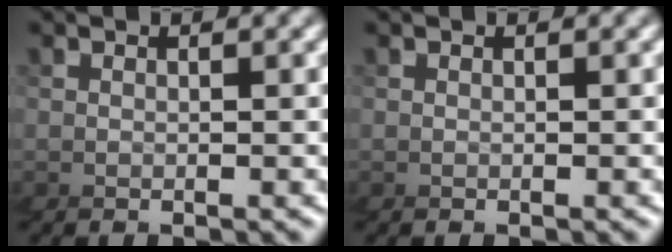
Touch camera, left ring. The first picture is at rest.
{"total": 0.0}